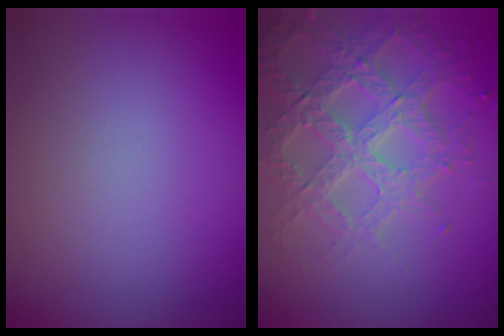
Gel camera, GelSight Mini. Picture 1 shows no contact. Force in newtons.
{"total": 5.9, "press": 4.8, "slide": 3.4}